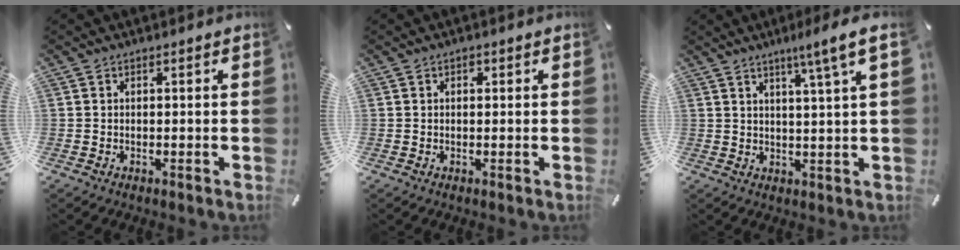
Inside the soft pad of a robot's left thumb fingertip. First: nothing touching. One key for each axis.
{"total": 0.9, "fx": 0.2, "fy": 0.8, "fz": 0.4, "tx": -0.002, "ty": 0.001, "tz": 0.001}
{"total": 7.2, "fx": 4.3, "fy": -0.5, "fz": 5.7, "tx": -0.095, "ty": -0.019, "tz": 0.066}